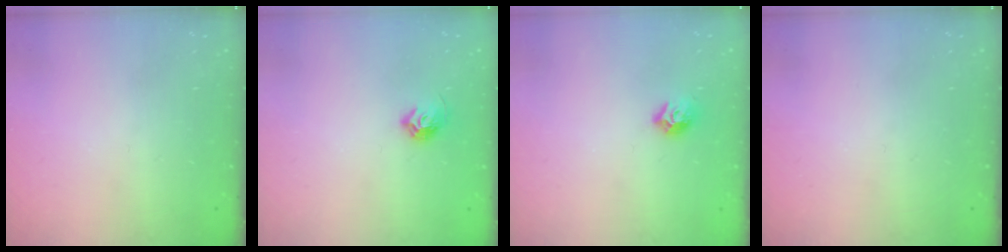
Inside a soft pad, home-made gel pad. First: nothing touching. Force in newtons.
{"total": 7.0, "press": 6.9, "slide": 0.8}
{"total": 8.2, "press": 8.2, "slide": 0.7}
{"total": 0.0}